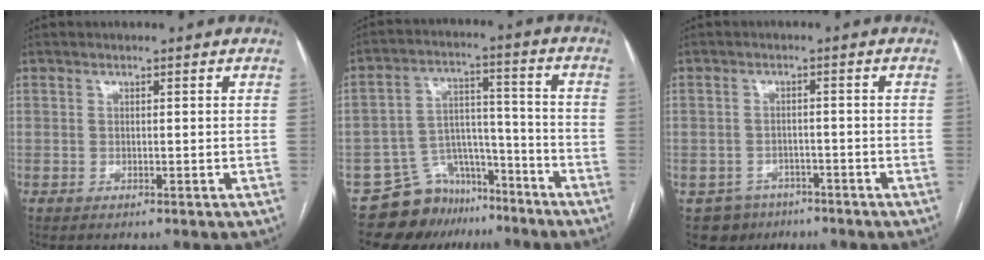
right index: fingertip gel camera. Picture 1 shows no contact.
{"total": 9.7, "force": [-8.1, 5.2, 0.7], "torque": [-0.003, 0.061, -0.131]}
{"total": 4.6, "force": [-3.0, 3.5, -0.1], "torque": [0.009, 0.008, -0.042]}